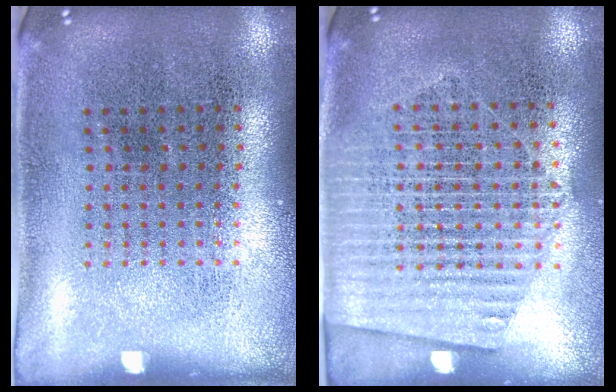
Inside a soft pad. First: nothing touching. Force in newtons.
{"total": 1.4, "press": 1.3, "slide": 0.7}